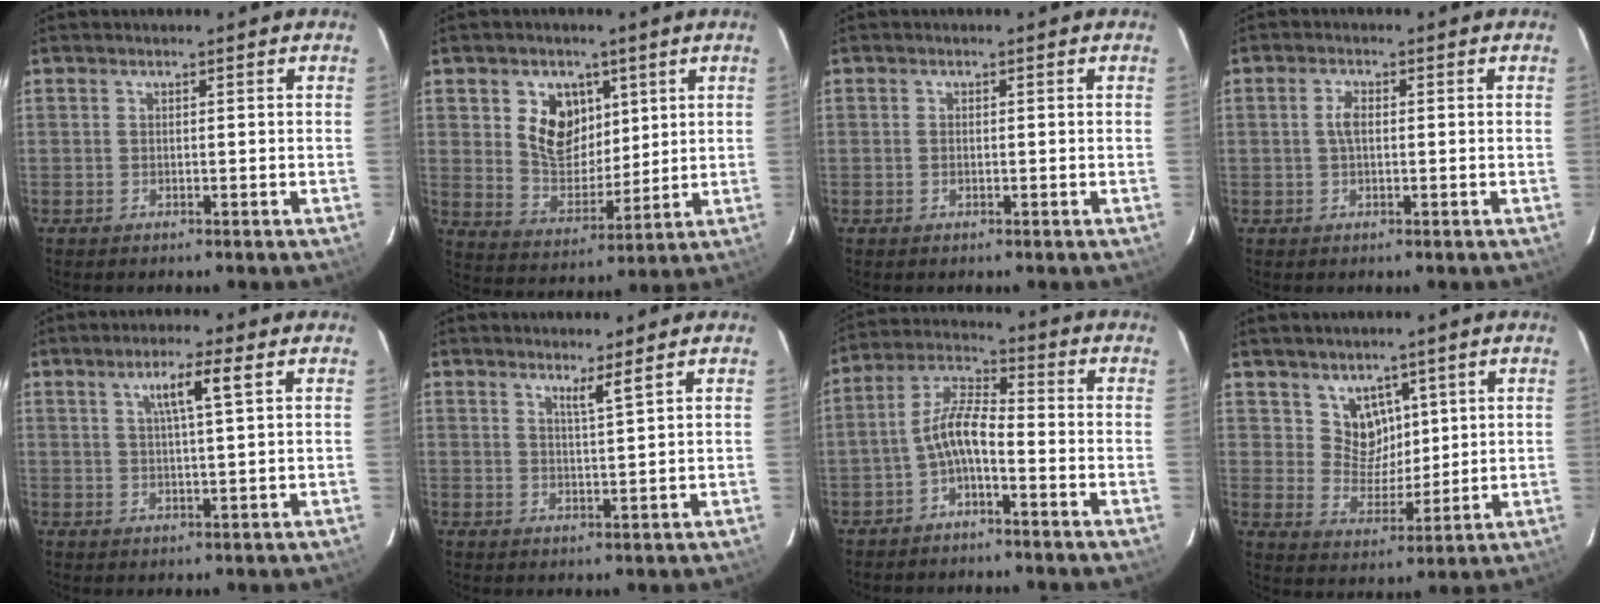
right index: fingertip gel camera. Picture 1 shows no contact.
{"total": 10.4, "force": [3.9, 7.7, 5.8], "torque": [-0.110, 0.003, 0.082]}
{"total": 0.8, "force": [-0.1, 0.5, 0.6], "torque": [-0.013, 0.001, -0.003]}
{"total": 2.4, "force": [0.1, 1.2, 2.1], "torque": [-0.044, 0.004, 0.003]}
{"total": 5.1, "force": [2.2, -0.1, 4.6], "torque": [-0.082, 0.004, 0.038]}
{"total": 2.6, "force": [1.9, -0.6, 1.7], "torque": [-0.032, -0.010, 0.030]}
{"total": 6.6, "force": [-3.1, 2.1, 5.4], "torque": [-0.124, 0.020, -0.059]}
{"total": 6.6, "force": [3.8, 5.1, 1.6], "torque": [-0.020, 0.002, 0.080]}